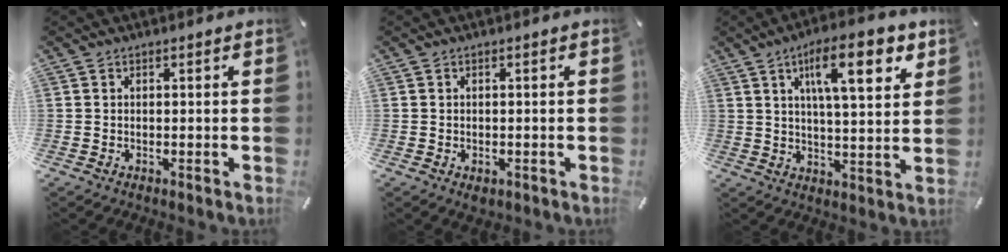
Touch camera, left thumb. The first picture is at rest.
{"total": 1.2, "force": [-0.5, 0.9, 0.5], "torque": [-0.008, 0.003, -0.010]}
{"total": 14.6, "force": [7.2, 4.4, 11.9], "torque": [-0.182, -0.021, 0.111]}